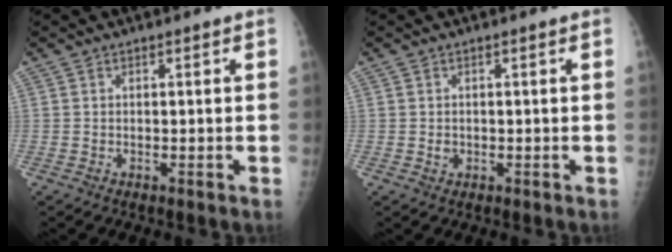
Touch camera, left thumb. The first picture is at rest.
{"total": 1.1, "force": [0.0, 0.9, 0.7], "torque": [-0.005, 0.001, 0.004]}